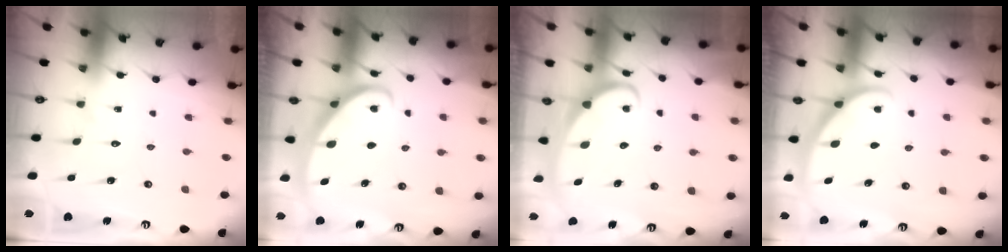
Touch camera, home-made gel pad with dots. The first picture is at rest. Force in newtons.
{"total": 3.1, "press": 3.1, "slide": 0.1}
{"total": 2.6, "press": 2.6, "slide": 0.3}
{"total": 2.5, "press": 2.5, "slide": 0.2}